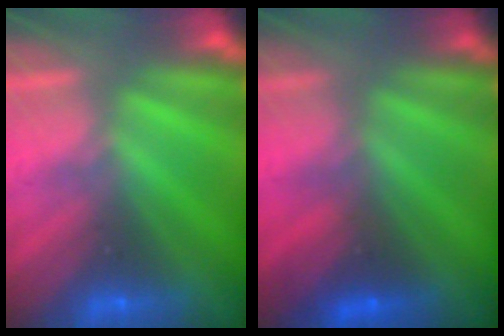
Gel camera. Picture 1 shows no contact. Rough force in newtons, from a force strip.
{"total": 1.6}